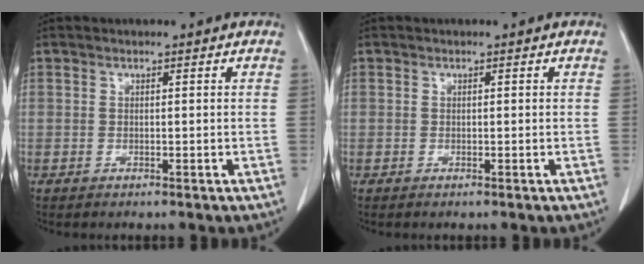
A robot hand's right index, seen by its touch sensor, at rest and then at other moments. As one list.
[{"total": 0.0}]